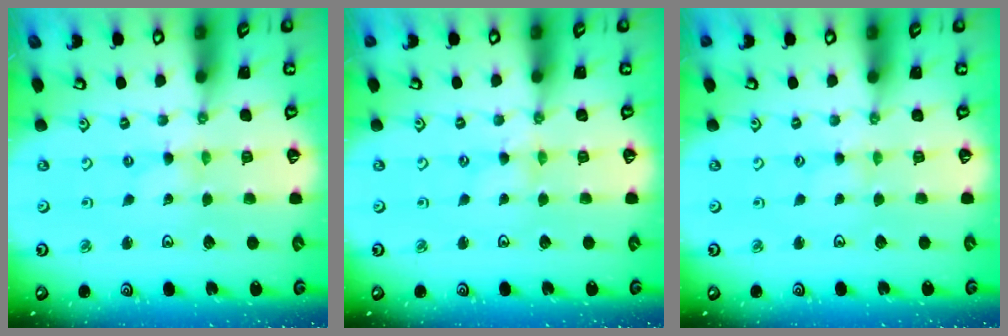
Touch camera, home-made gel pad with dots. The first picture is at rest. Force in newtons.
{"total": 1.1, "press": 1.0, "slide": 0.2}
{"total": 1.3, "press": 1.3, "slide": 0.2}